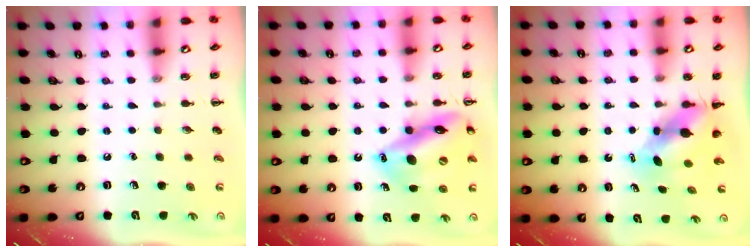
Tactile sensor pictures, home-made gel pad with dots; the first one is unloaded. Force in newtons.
{"total": 16.6, "press": 16.0, "slide": 4.3}
{"total": 5.6, "press": 5.5, "slide": 1.1}